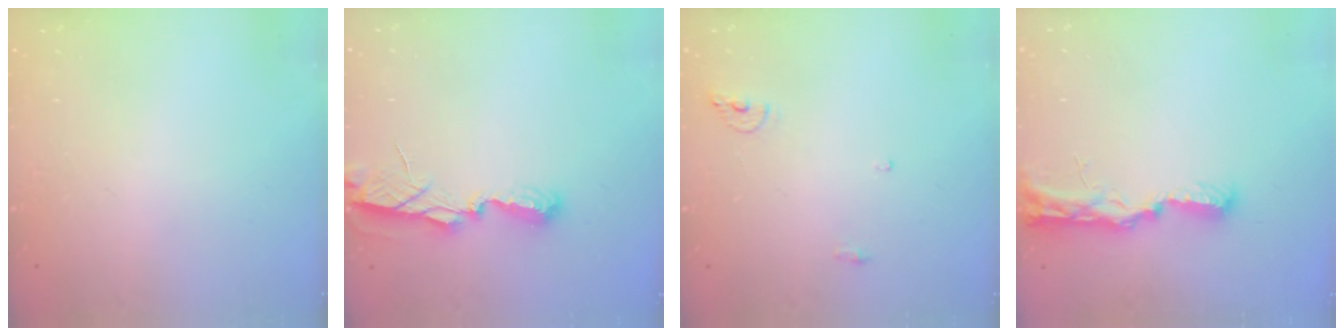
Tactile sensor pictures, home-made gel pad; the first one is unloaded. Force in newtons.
{"total": 6.6, "press": 6.6, "slide": 0.2}
{"total": 6.3, "press": 6.3, "slide": 0.3}
{"total": 11.2, "press": 9.8, "slide": 5.4}